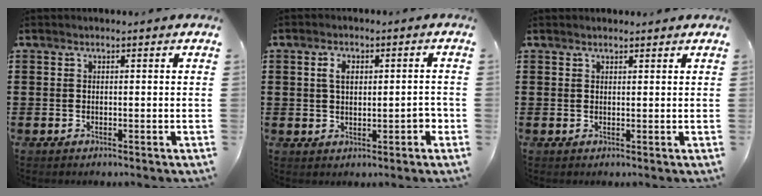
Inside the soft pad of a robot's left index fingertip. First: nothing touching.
{"total": 4.1, "force": [0.4, 2.0, 3.5], "torque": [-0.061, 0.008, 0.002]}
{"total": 0.9, "force": [0.9, 0.2, 0.2], "torque": [-0.005, 0.001, 0.017]}